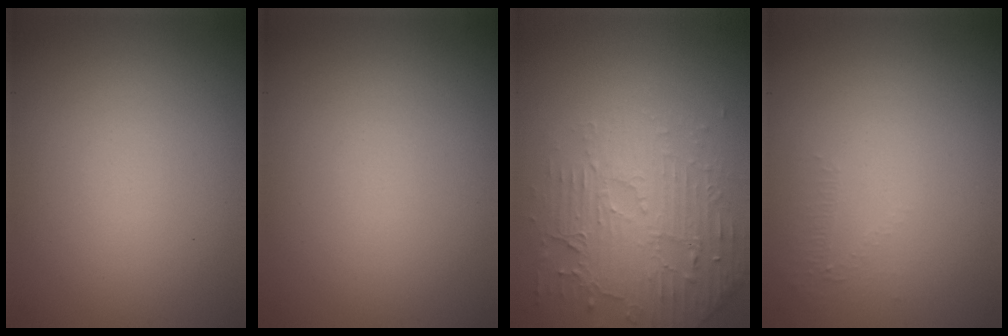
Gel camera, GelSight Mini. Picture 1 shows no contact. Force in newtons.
{"total": 0.0}
{"total": 4.6, "press": 3.6, "slide": 2.8}
{"total": 0.5, "press": 0.2, "slide": 0.5}